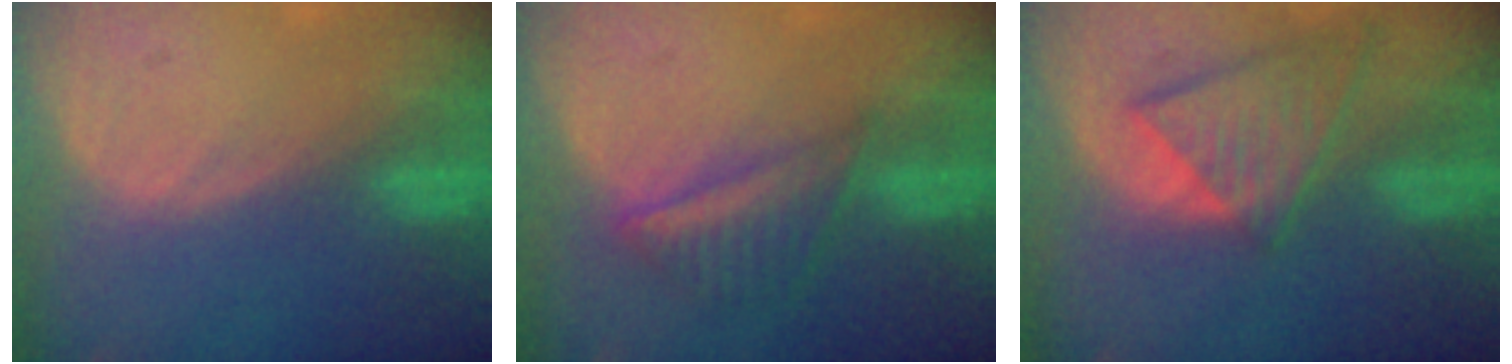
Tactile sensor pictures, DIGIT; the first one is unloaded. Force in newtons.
{"total": 6.1, "press": 5.4, "slide": 2.8}
{"total": 8.2, "press": 7.2, "slide": 3.9}